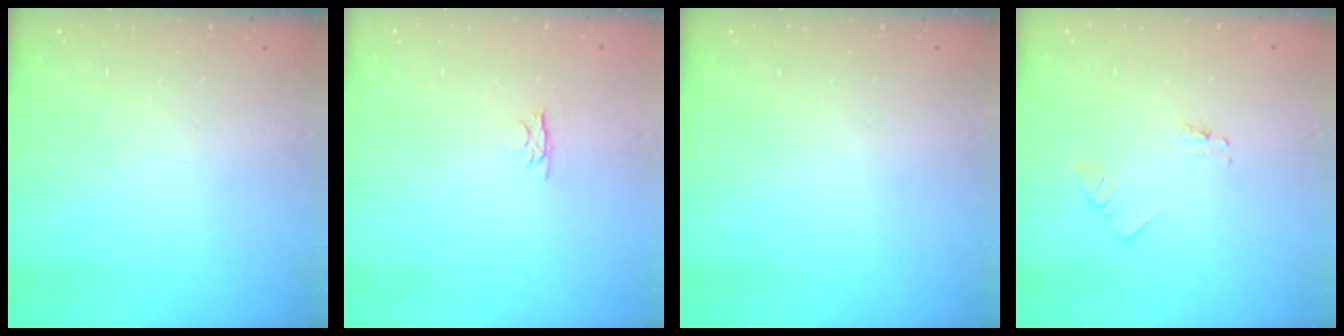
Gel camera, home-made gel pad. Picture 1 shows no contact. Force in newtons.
{"total": 4.1, "press": 4.0, "slide": 0.5}
{"total": 0.0}
{"total": 0.0}